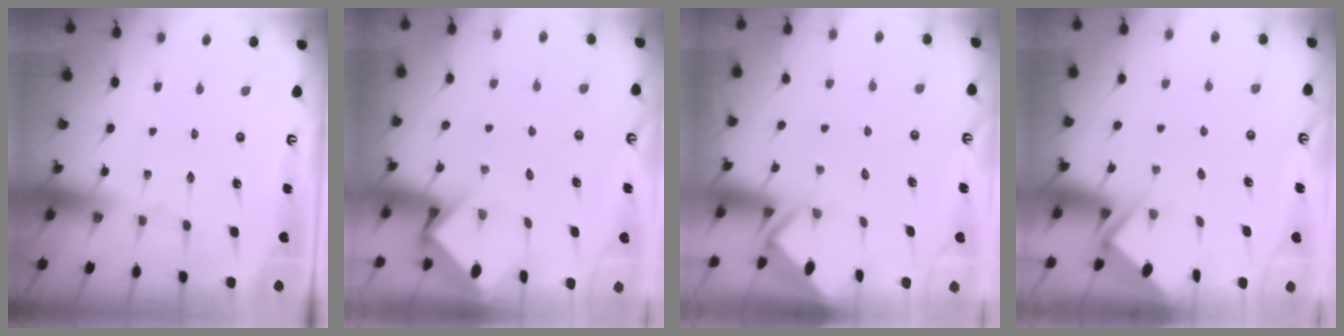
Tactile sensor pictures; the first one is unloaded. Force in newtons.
{"total": 3.6, "press": 3.5, "slide": 0.3}
{"total": 2.9, "press": 2.9, "slide": 0.1}
{"total": 2.6, "press": 2.6, "slide": 0.1}